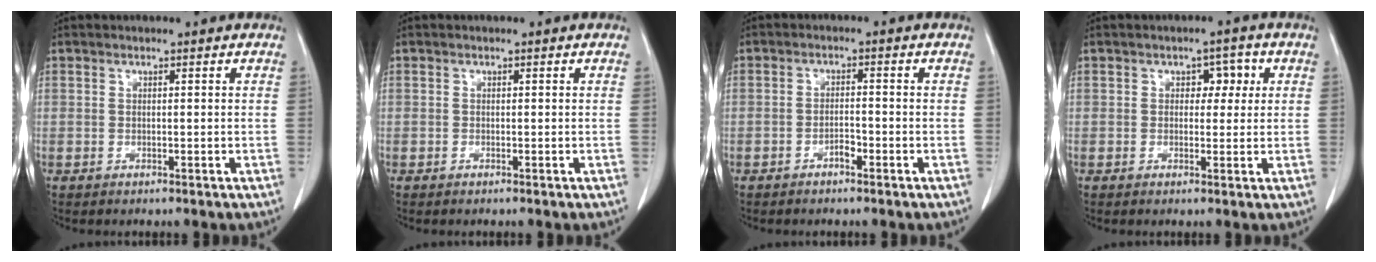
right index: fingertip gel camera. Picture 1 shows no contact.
{"total": 0.0}
{"total": 2.0, "force": [-1.3, 0.7, 1.3], "torque": [-0.017, 0.005, -0.022]}
{"total": 3.3, "force": [1.0, 2.1, 2.4], "torque": [-0.023, 0.014, 0.012]}